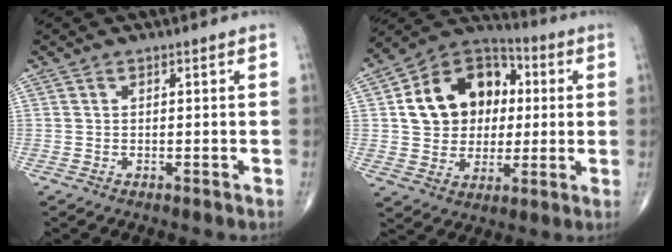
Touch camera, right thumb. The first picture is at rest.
{"total": 17.2, "force": [2.5, 13.6, 10.1], "torque": [-0.123, 0.017, 0.041]}